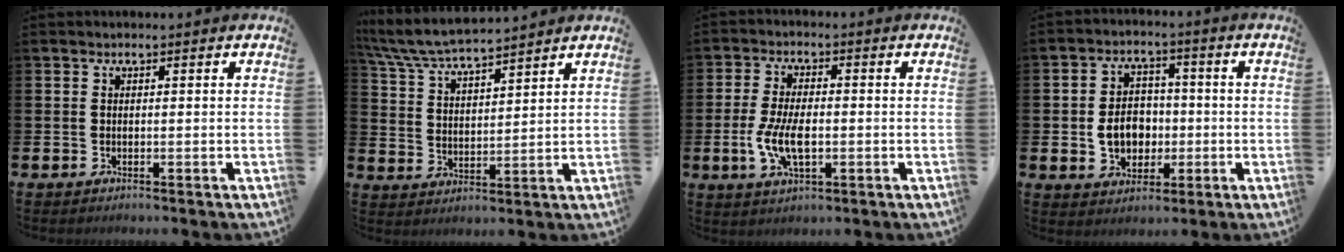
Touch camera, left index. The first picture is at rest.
{"total": 6.9, "force": [6.6, 0.6, 1.8], "torque": [-0.066, -0.035, 0.117]}
{"total": 6.3, "force": [-1.0, 3.0, 5.4], "torque": [-0.110, -0.002, -0.022]}
{"total": 6.3, "force": [-0.7, 5.3, 3.3], "torque": [-0.052, 0.010, -0.018]}